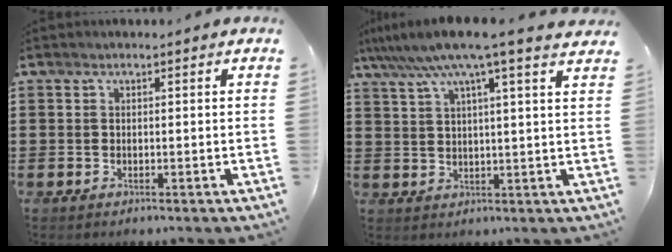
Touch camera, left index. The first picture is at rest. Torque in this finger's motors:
{"motor_torque": [2.14, 0.00, 0.41, 0.21]}